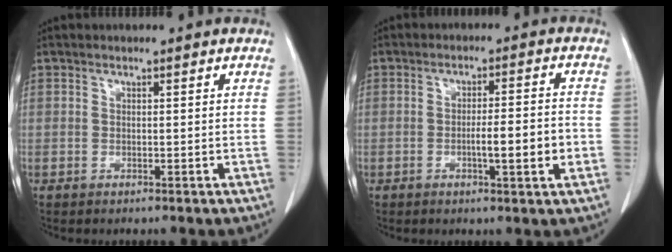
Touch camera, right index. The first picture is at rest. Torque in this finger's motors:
{"motor_torque": [0.93, -0.53, 0.47, 0.05]}